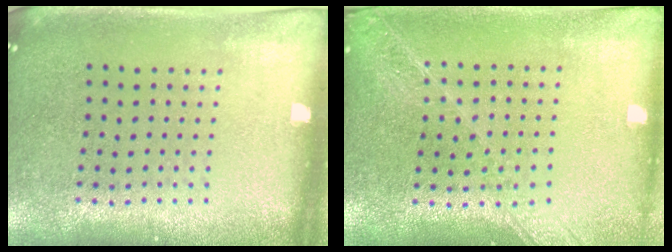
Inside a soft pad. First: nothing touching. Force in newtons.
{"total": 1.7, "press": 1.5, "slide": 0.8}